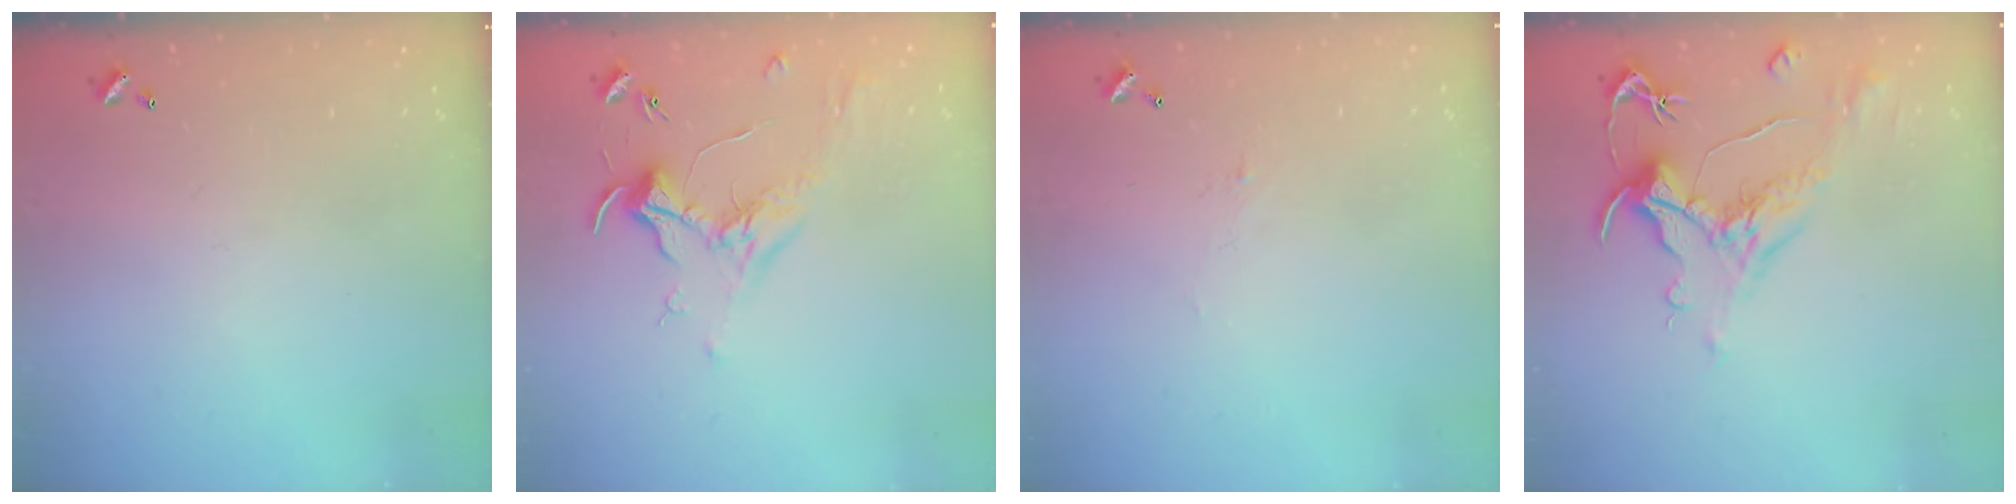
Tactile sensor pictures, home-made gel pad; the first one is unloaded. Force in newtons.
{"total": 1.7, "press": 1.5, "slide": 0.8}
{"total": 1.5, "press": 1.3, "slide": 0.6}
{"total": 1.6, "press": 0.7, "slide": 1.5}